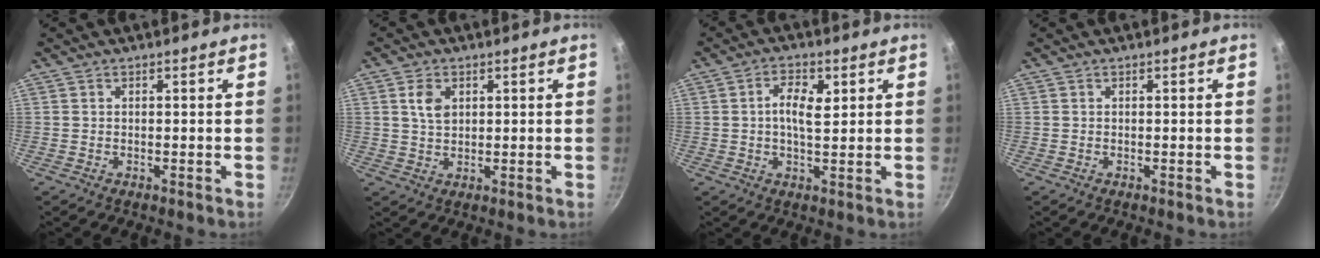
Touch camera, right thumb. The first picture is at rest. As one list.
[{"total": 4.2, "force": [1.4, 2.8, 2.8], "torque": [-0.043, -0.003, 0.028]}, {"total": 5.2, "force": [1.2, 2.4, 4.4], "torque": [-0.073, -0.004, 0.018]}, {"total": 0.0}]